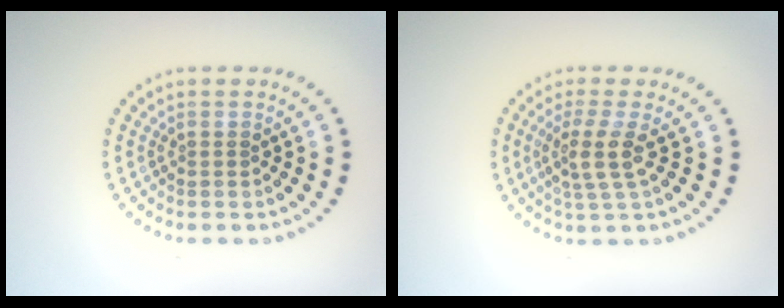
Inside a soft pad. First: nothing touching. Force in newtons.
{"total": 2.8, "press": 2.1, "slide": 1.8}